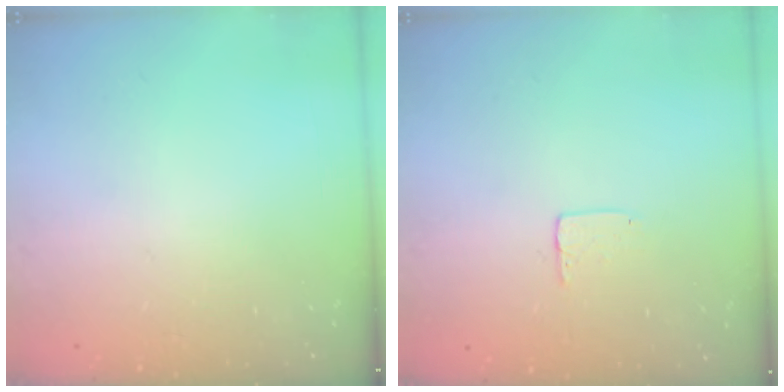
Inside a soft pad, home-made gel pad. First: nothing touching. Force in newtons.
{"total": 3.9, "press": 3.9, "slide": 0.1}